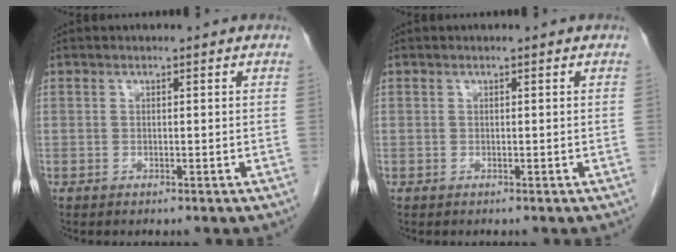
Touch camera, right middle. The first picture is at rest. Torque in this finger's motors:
{"motor_torque": [0.00, 0.00, 0.00, 0.00]}